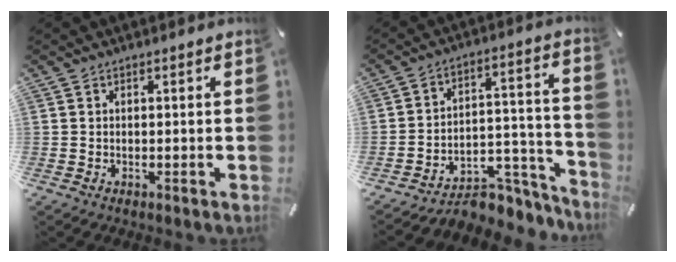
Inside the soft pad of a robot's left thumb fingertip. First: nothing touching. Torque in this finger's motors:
{"motor_torque": [-0.47, 2.00, -0.41, 0.59, 0.00]}